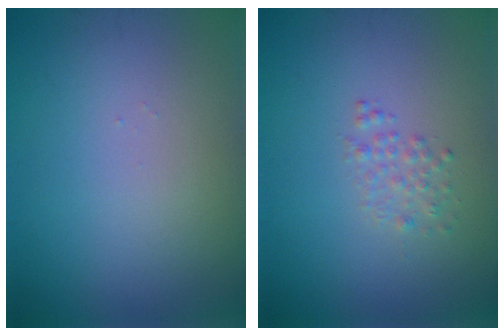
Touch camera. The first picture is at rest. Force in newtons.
{"total": 1.3, "press": 1.3, "slide": 0.0}